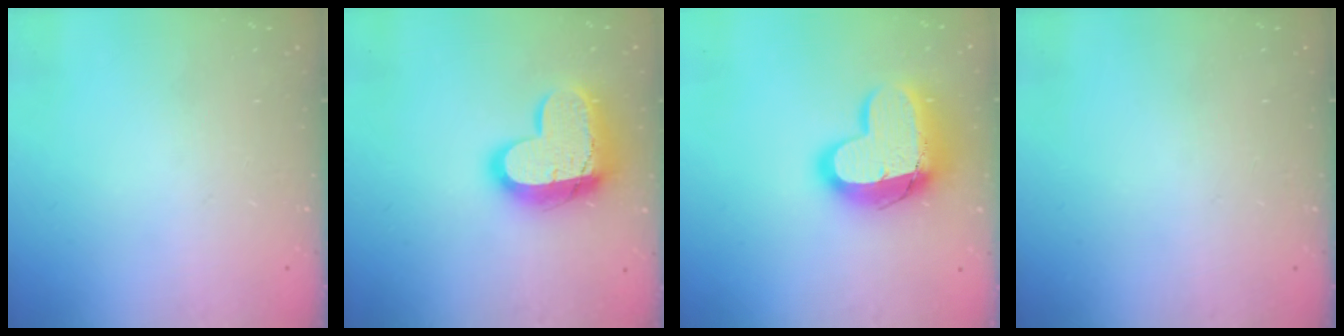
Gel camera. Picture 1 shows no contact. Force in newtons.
{"total": 16.4, "press": 16.3, "slide": 1.5}
{"total": 17.2, "press": 17.1, "slide": 1.5}
{"total": 0.0}